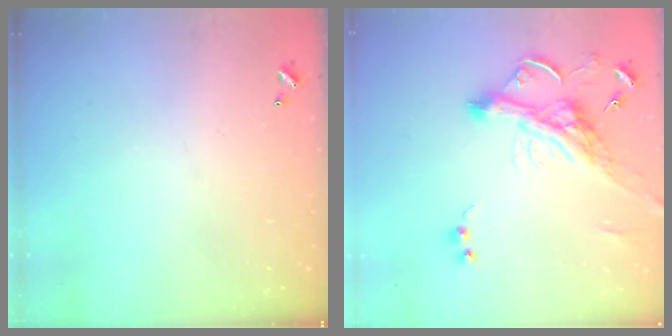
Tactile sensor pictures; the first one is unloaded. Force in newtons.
{"total": 5.2, "press": 4.9, "slide": 1.6}